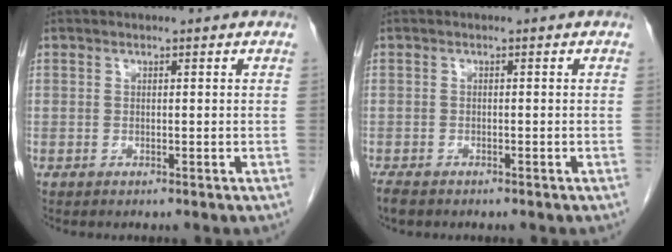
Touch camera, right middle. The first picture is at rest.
{"total": 2.7, "force": [-2.1, 1.0, 1.3], "torque": [-0.028, -0.007, -0.032]}